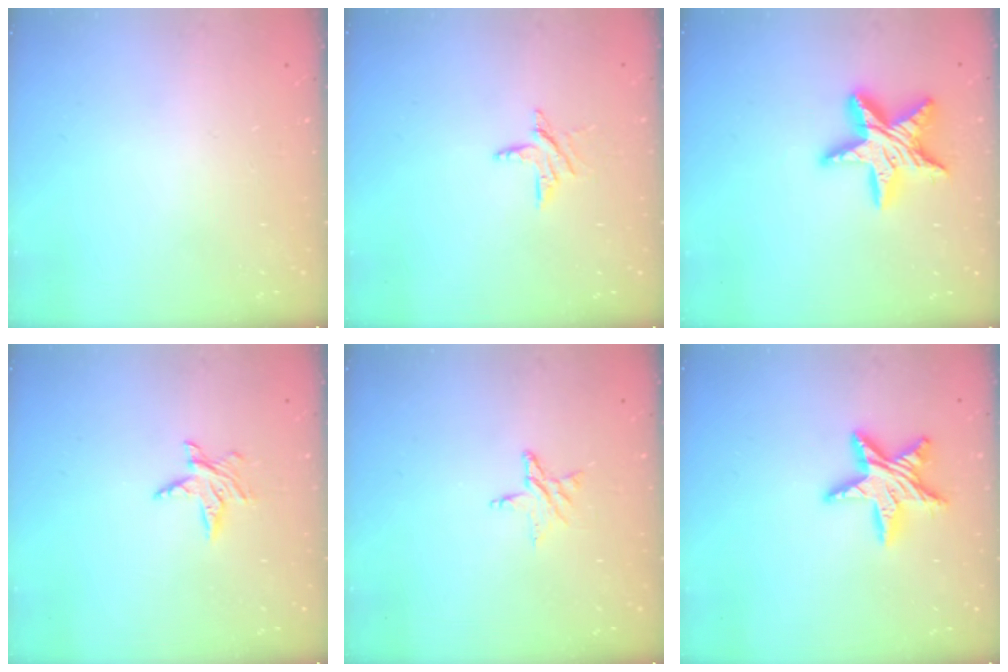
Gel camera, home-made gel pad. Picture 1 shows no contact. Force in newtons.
{"total": 6.5, "press": 6.5, "slide": 0.7}
{"total": 15.5, "press": 15.4, "slide": 1.4}
{"total": 5.7, "press": 5.7, "slide": 0.5}
{"total": 5.2, "press": 5.2, "slide": 0.5}
{"total": 13.2, "press": 13.2, "slide": 1.0}